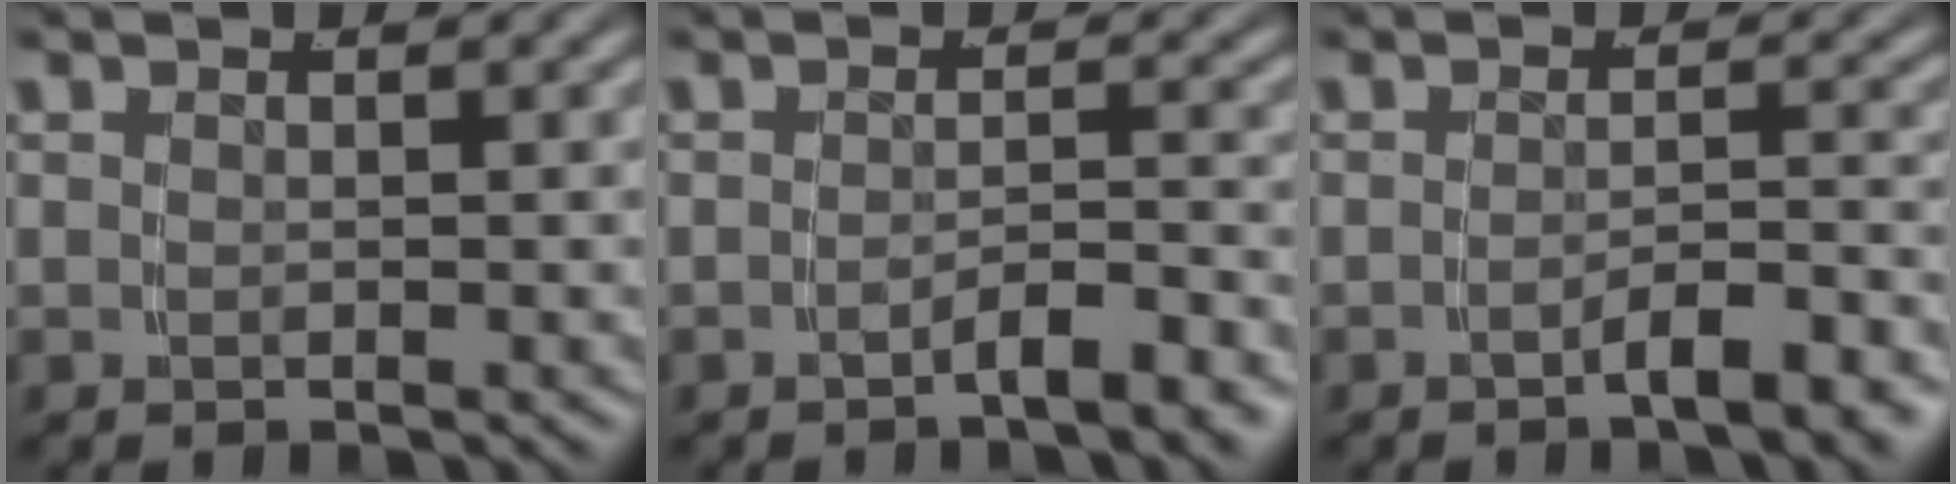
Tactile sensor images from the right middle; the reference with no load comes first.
{"total": 2.6, "force": [-2.3, -0.3, 1.2], "torque": [-0.009, 0.004, -0.042]}
{"total": 3.4, "force": [-2.8, 0.0, 1.9], "torque": [-0.020, 0.000, -0.046]}